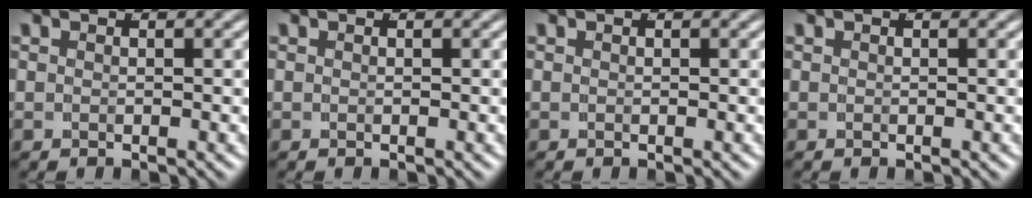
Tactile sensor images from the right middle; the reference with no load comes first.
{"total": 0.0}
{"total": 0.0}
{"total": 0.0}